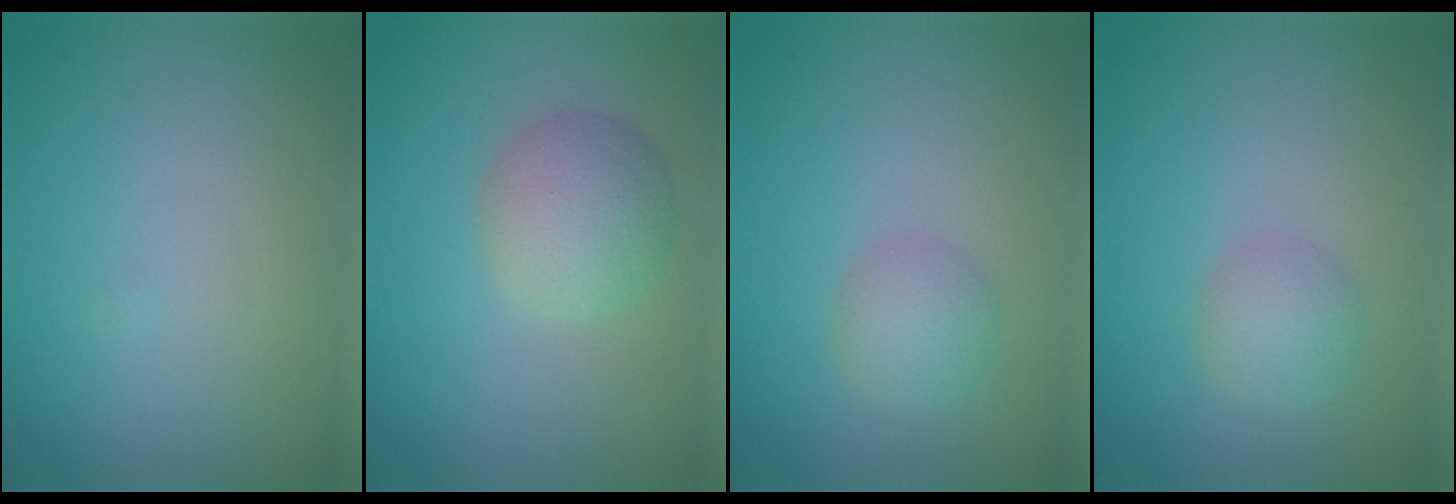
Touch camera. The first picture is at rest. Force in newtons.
{"total": 4.1, "press": 4.1, "slide": 0.1}
{"total": 2.4, "press": 2.4, "slide": 0.1}
{"total": 2.4, "press": 2.4, "slide": 0.1}